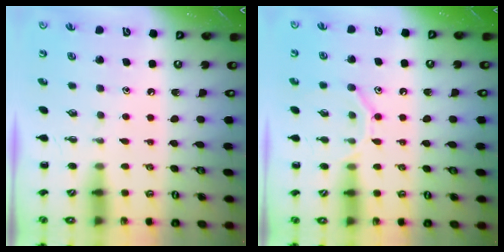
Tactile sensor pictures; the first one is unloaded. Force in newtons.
{"total": 9.8, "press": 9.7, "slide": 1.6}